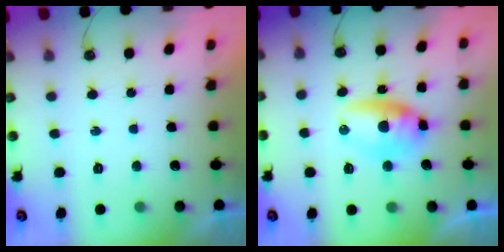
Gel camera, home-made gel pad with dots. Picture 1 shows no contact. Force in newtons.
{"total": 7.2, "press": 7.2, "slide": 0.8}